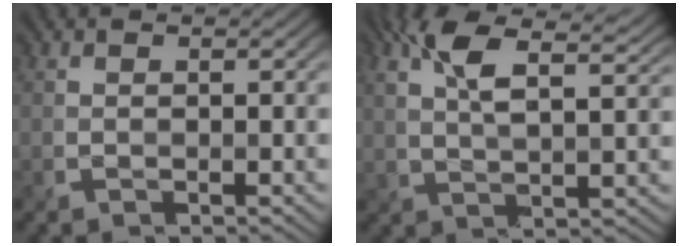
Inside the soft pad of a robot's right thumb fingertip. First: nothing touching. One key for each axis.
{"total": 8.6, "fx": 4.3, "fy": 2.9, "fz": 6.8, "tx": -0.150, "ty": 0.011, "tz": 0.080}